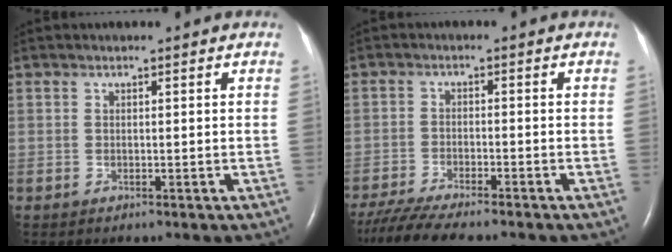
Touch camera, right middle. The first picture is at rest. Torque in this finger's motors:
{"motor_torque": [0.87, -0.91, 0.13, 0.09]}